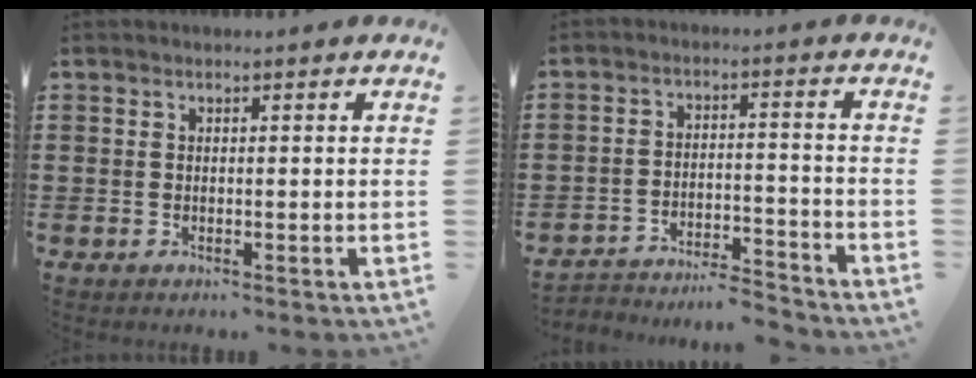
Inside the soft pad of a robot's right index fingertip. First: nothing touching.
{"total": 4.8, "force": [-4.8, 0.4, 0.5], "torque": [-0.011, 0.009, -0.097]}